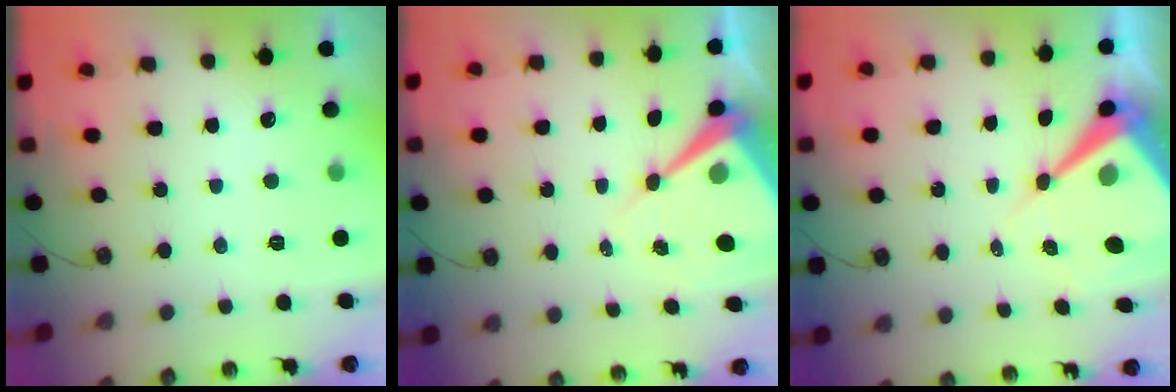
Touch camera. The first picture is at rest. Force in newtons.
{"total": 10.1, "press": 10.1, "slide": 0.8}
{"total": 12.8, "press": 12.7, "slide": 1.2}